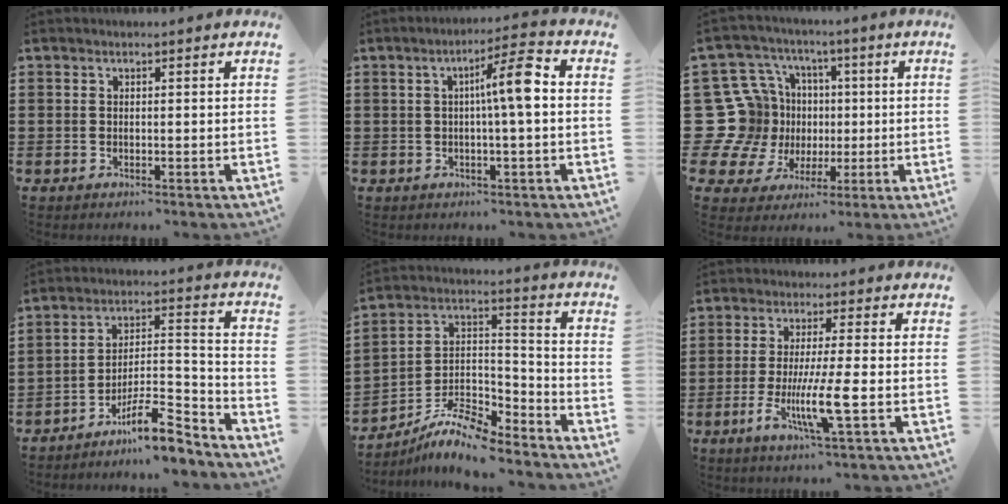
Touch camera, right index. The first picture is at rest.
{"total": 7.1, "force": [0.6, 0.8, 7.1], "torque": [-0.116, -0.002, 0.000]}
{"total": 14.9, "force": [0.0, 14.4, 4.0], "torque": [-0.149, -0.011, 0.035]}
{"total": 10.3, "force": [-8.5, 1.8, 5.6], "torque": [-0.077, 0.025, -0.156]}
{"total": 9.4, "force": [-8.2, 2.3, 4.0], "torque": [-0.081, 0.016, -0.161]}
{"total": 8.5, "force": [-2.4, 0.3, 8.2], "torque": [-0.170, -0.025, -0.048]}